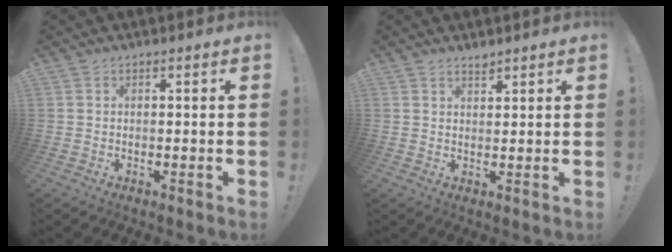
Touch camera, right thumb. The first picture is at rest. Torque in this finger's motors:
{"motor_torque": [-0.19, -0.09, 0.10, -0.03, 0.00]}